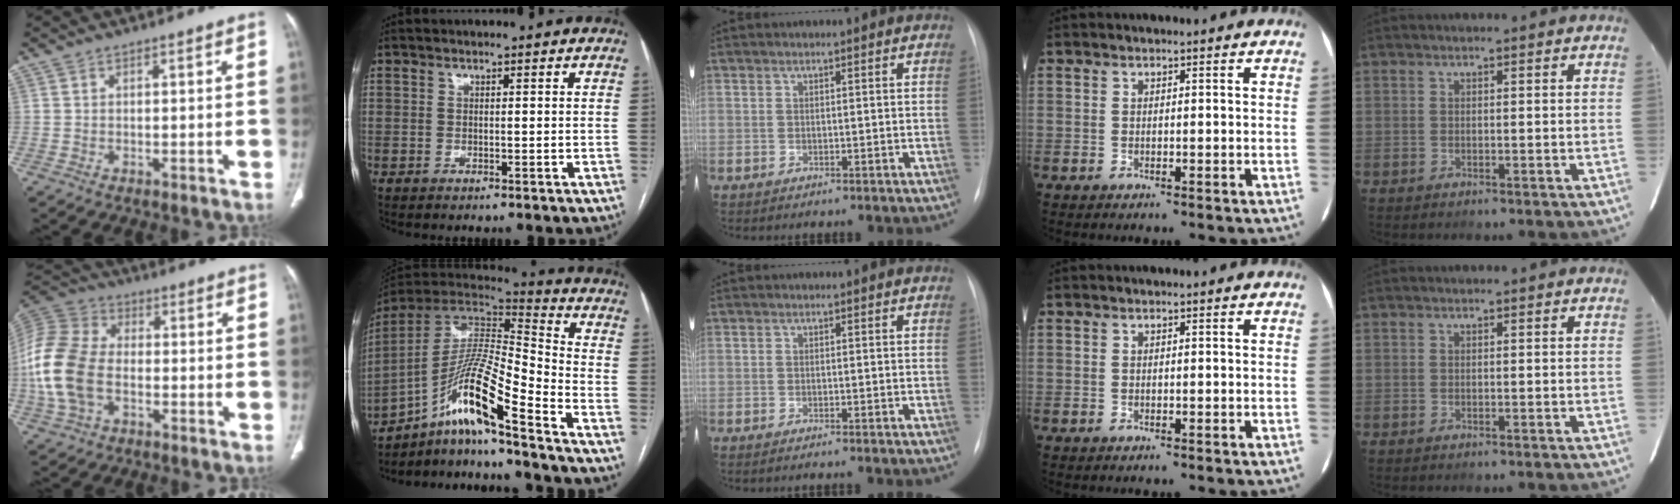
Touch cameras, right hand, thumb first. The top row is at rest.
{"thumb": {"total": 15.7, "force": [-2.8, 10.3, 11.5], "torque": [-0.255, 0.024, -0.057]}, "index": {"total": 15.4, "force": [-9.7, -0.1, 11.9], "torque": [-0.226, 0.011, -0.172]}, "middle": {"total": 0.9, "force": [-0.7, -0.2, 0.5], "torque": [-0.005, -0.002, -0.008]}}